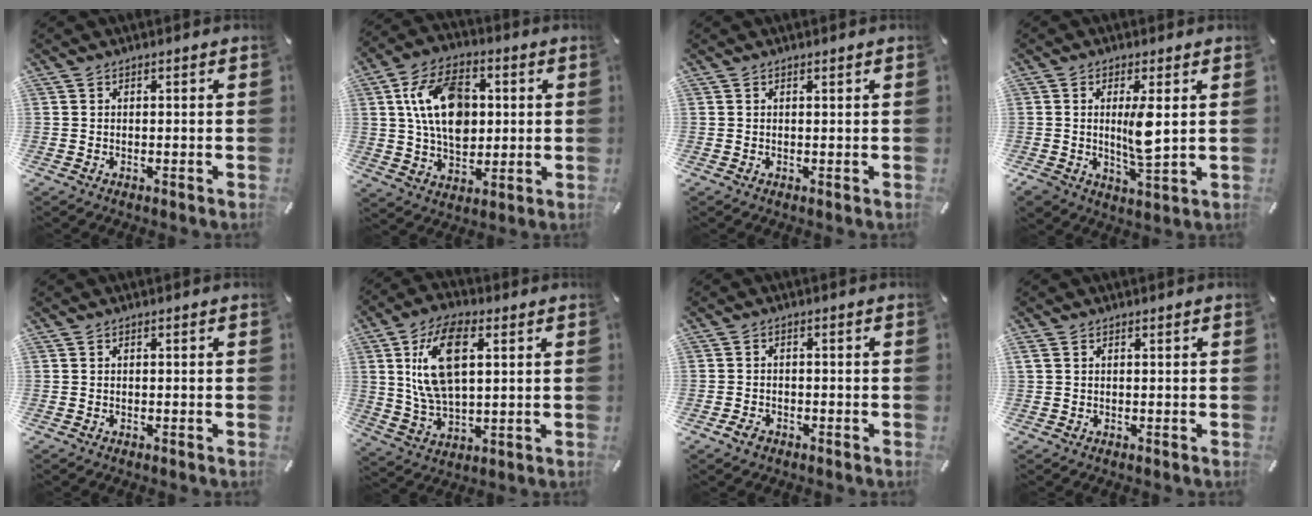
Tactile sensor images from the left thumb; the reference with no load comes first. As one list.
[{"total": 15.2, "force": [2.4, 10.3, 10.8], "torque": [-0.207, 0.013, 0.044]}, {"total": 0.0}, {"total": 7.4, "force": [1.0, 2.7, 6.8], "torque": [-0.136, -0.014, 0.009]}, {"total": 0.0}, {"total": 14.0, "force": [4.3, 7.1, 11.3], "torque": [-0.262, 0.001, 0.070]}, {"total": 2.1, "force": [-1.5, 1.3, 0.8], "torque": [-0.021, 0.005, -0.032]}, {"total": 0.7, "force": [0.3, 0.4, 0.5], "torque": [-0.012, 0.002, 0.004]}]